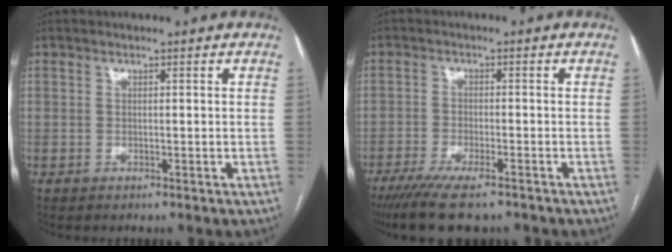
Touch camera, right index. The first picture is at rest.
{"total": 10.0, "force": [-7.7, 2.0, 6.0], "torque": [-0.092, -0.019, -0.120]}